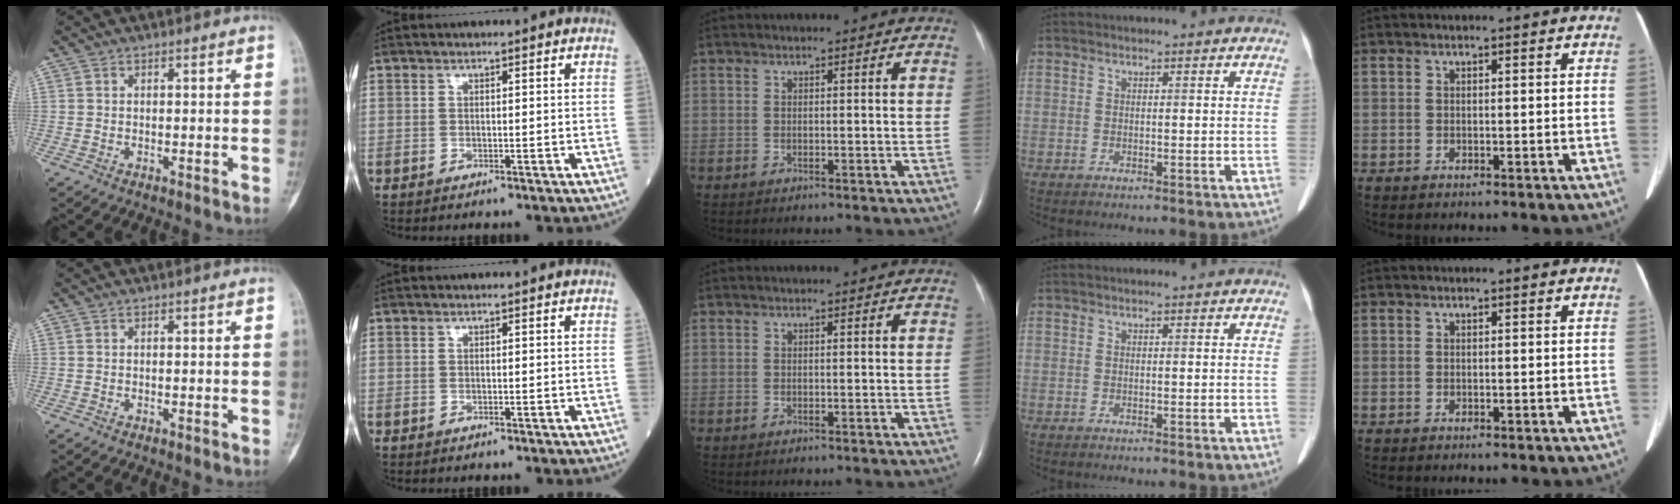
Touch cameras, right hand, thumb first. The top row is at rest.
{}